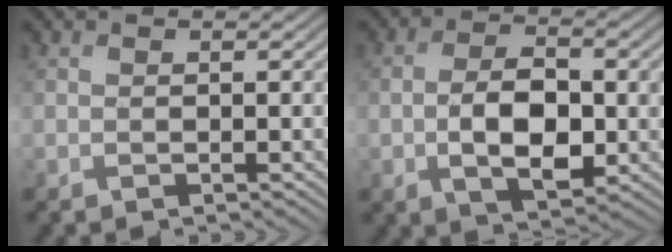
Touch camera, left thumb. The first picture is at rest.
{"total": 8.0, "force": [-1.2, 4.4, 6.6], "torque": [-0.127, -0.008, -0.019]}